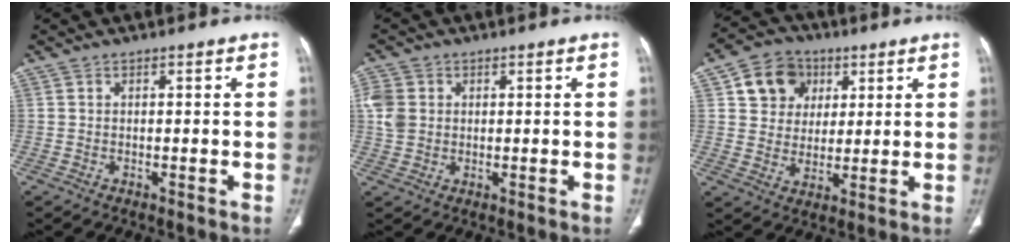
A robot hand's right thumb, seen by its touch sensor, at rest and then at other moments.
{"total": 5.2, "force": [0.8, 4.4, 2.8], "torque": [-0.057, 0.004, 0.017]}
{"total": 10.7, "force": [4.0, 9.0, 4.1], "torque": [-0.036, -0.008, 0.069]}